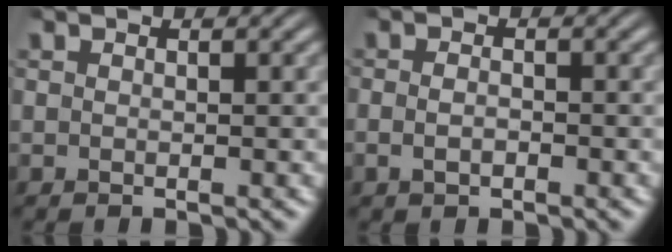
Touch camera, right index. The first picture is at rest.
{"total": 1.4, "force": [-0.8, 0.8, 0.9], "torque": [-0.025, -0.002, -0.011]}